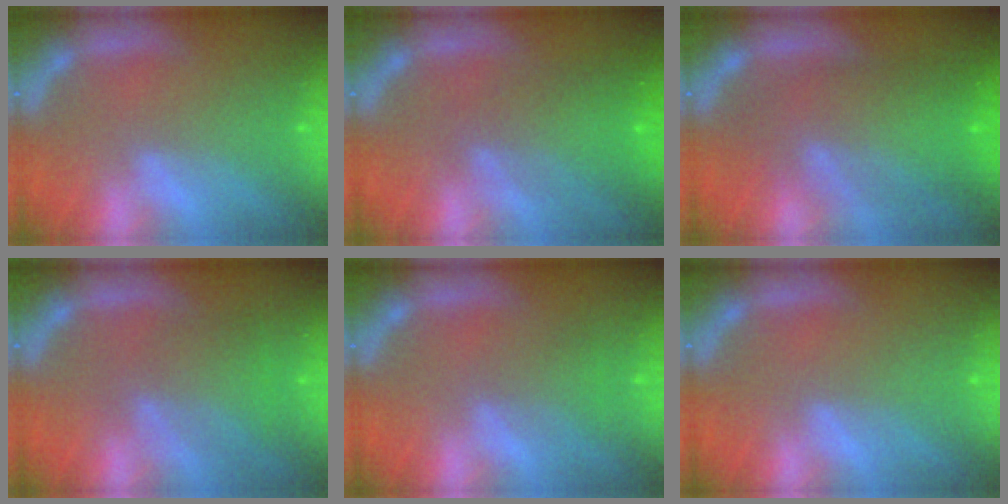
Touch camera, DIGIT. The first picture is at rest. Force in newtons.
{"total": 5.1}
{"total": 8.5}
{"total": 4.6}
{"total": 2.0}
{"total": 0.0}